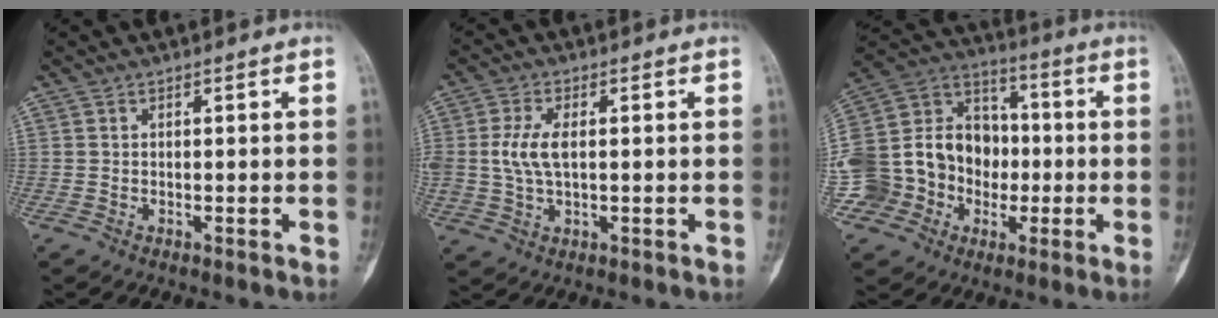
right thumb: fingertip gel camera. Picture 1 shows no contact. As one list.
[{"total": 6.4, "force": [0.7, 3.4, 5.4], "torque": [-0.121, 0.002, 0.014]}, {"total": 20.9, "force": [-4.0, 18.0, 9.8], "torque": [-0.163, 0.075, -0.061]}]